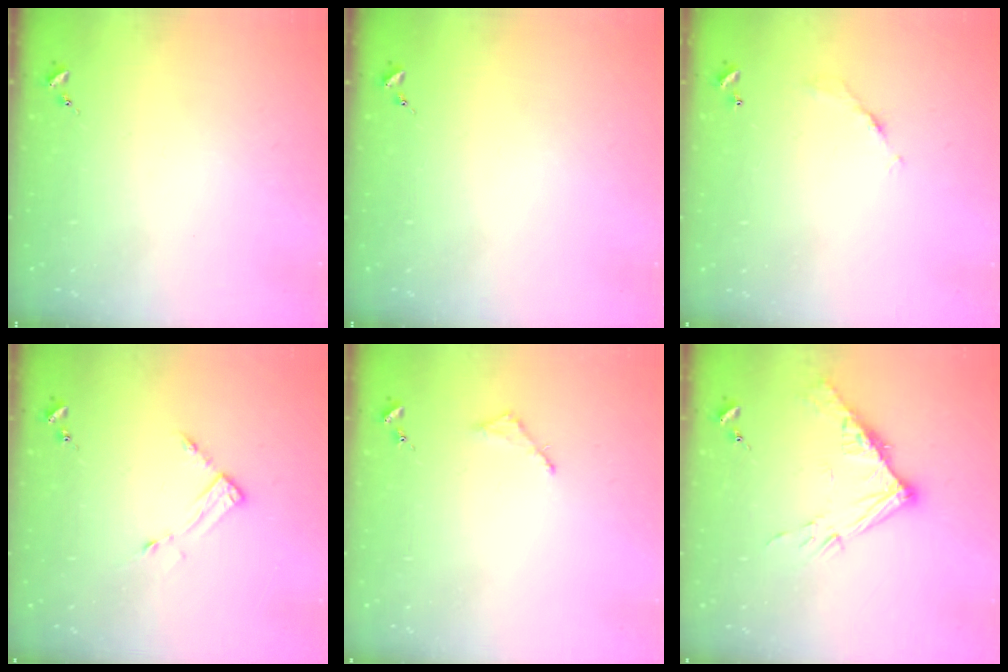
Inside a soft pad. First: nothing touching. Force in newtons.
{"total": 0.0}
{"total": 4.4, "press": 4.3, "slide": 0.2}
{"total": 3.5, "press": 3.5, "slide": 0.4}
{"total": 2.8, "press": 2.7, "slide": 0.3}
{"total": 13.2, "press": 13.2, "slide": 1.2}